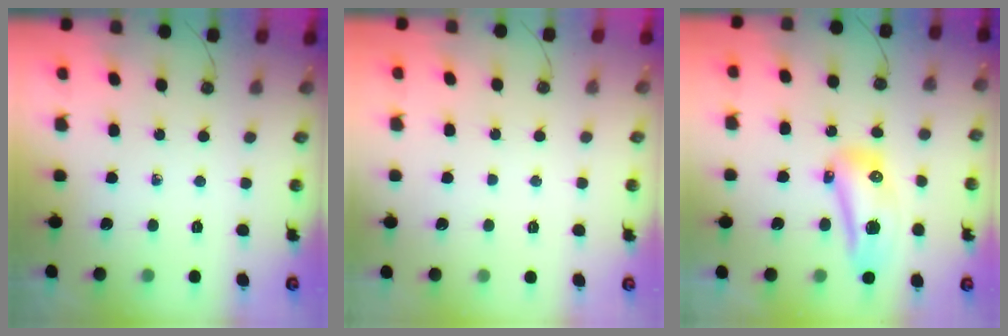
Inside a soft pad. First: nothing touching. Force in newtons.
{"total": 1.2, "press": 1.2, "slide": 0.0}
{"total": 12.6, "press": 12.5, "slide": 1.5}